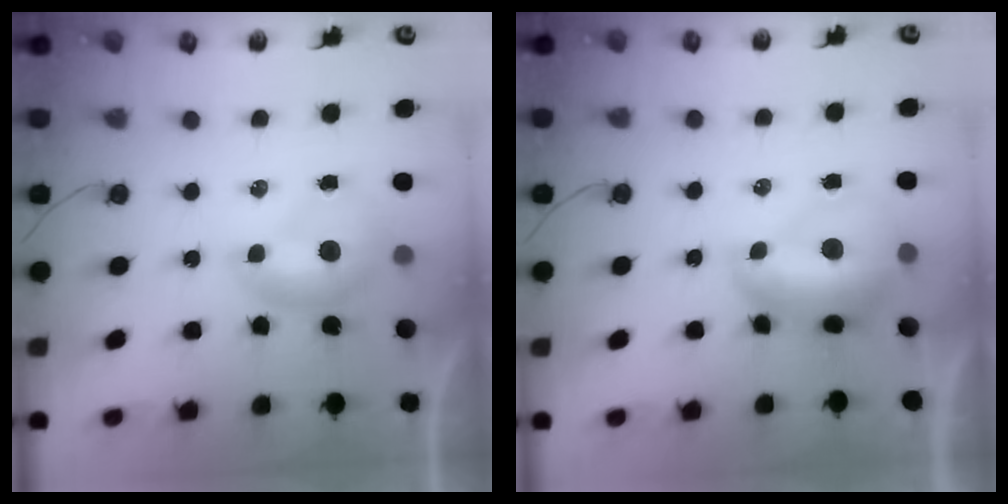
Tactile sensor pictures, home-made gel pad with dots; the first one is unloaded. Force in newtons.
{"total": 2.9, "press": 2.8, "slide": 0.7}